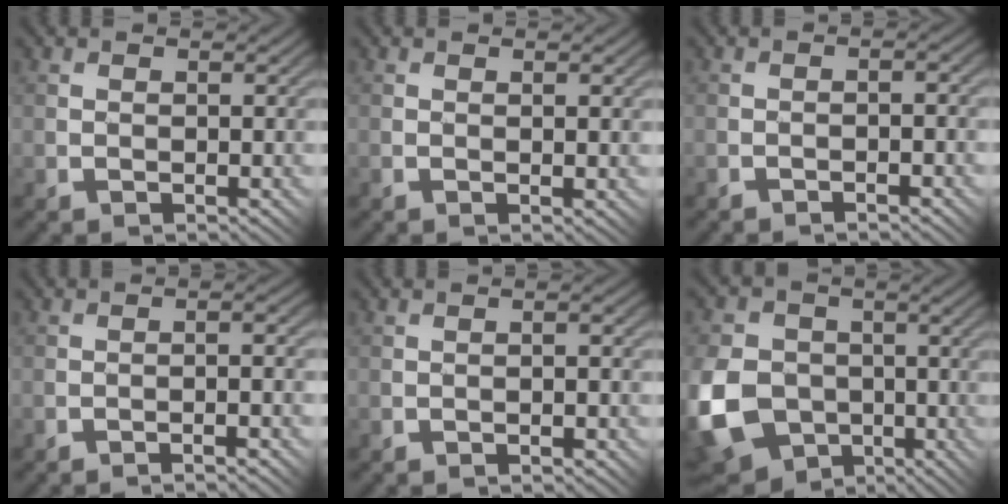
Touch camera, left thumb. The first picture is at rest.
{"total": 1.5, "force": [0.1, 0.0, 1.5], "torque": [-0.023, 0.002, 0.007]}
{"total": 2.1, "force": [-1.4, 0.3, 1.6], "torque": [-0.024, 0.008, -0.022]}
{"total": 3.9, "force": [-2.6, 0.2, 2.9], "torque": [-0.044, 0.005, -0.043]}
{"total": 2.1, "force": [-1.3, 0.5, 1.6], "torque": [-0.023, 0.007, -0.019]}
{"total": 12.4, "force": [-4.4, 9.9, 6.0], "torque": [-0.202, -0.045, -0.084]}